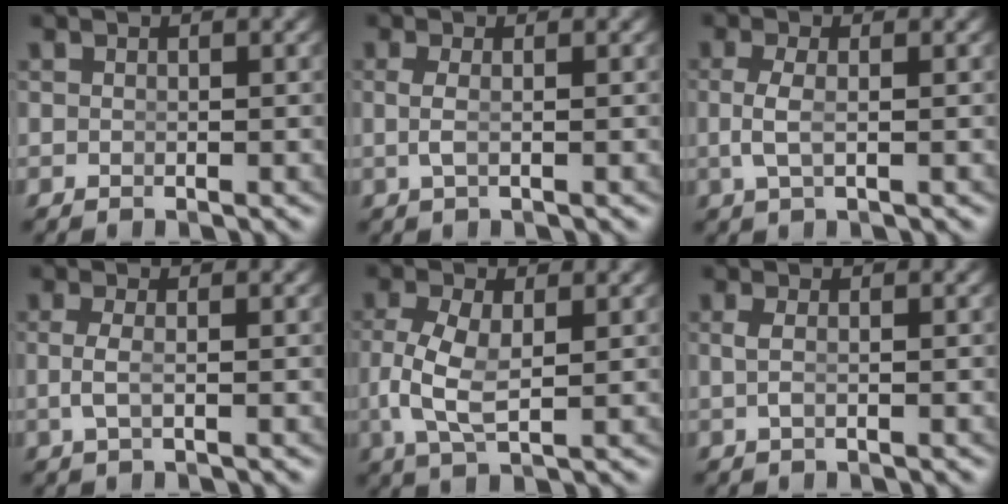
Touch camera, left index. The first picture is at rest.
{"total": 1.3, "force": [-0.2, -0.4, 1.2], "torque": [-0.031, -0.013, 0.006]}
{"total": 1.9, "force": [-0.2, 0.3, 1.9], "torque": [-0.051, -0.012, 0.005]}
{"total": 1.5, "force": [-0.4, -0.1, 1.5], "torque": [-0.041, -0.014, 0.003]}
{"total": 4.8, "force": [-0.2, 2.7, 4.0], "torque": [-0.106, -0.022, 0.012]}
{"total": 1.0, "force": [-0.2, -0.4, 0.9], "torque": [-0.025, -0.010, 0.005]}